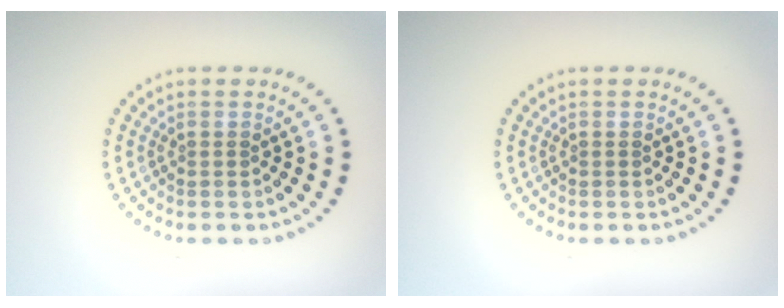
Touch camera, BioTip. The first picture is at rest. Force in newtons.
{"total": 0.0}